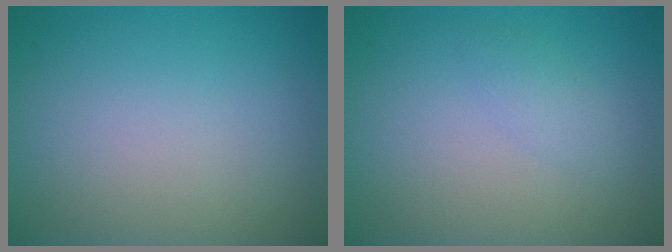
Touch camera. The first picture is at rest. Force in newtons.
{"total": 1.3, "press": 1.3, "slide": 0.0}